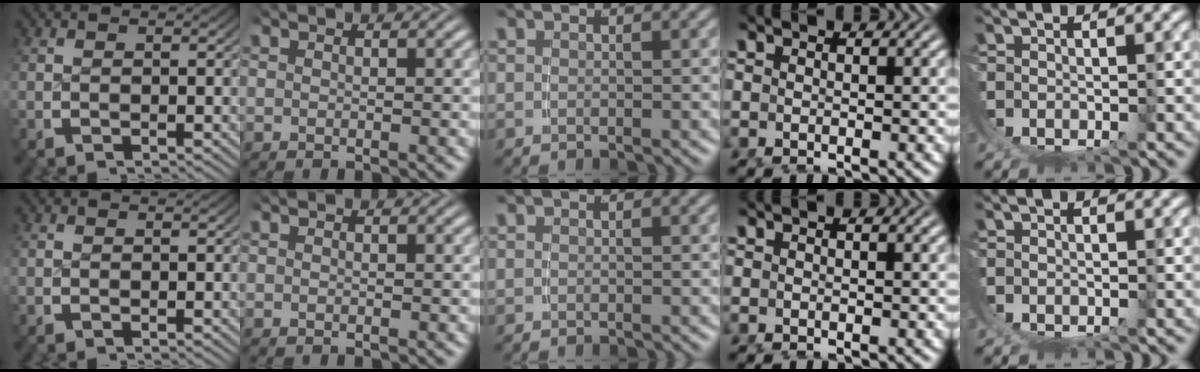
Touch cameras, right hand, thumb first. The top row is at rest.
{}